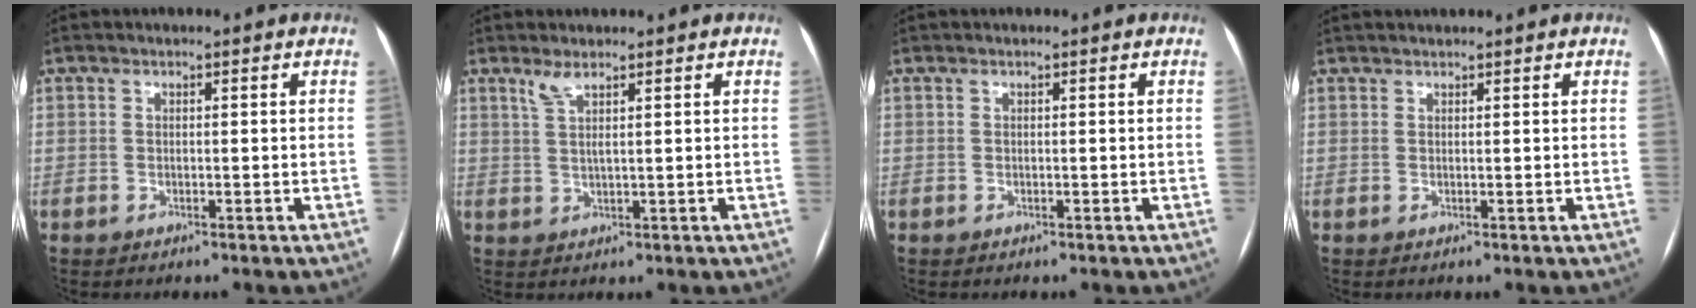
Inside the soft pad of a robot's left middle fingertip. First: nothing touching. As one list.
[{"total": 2.5, "force": [1.7, 0.0, 1.8], "torque": [-0.047, 0.000, 0.038]}, {"total": 0.0}, {"total": 1.3, "force": [1.2, 0.1, 0.3], "torque": [-0.005, 0.019, 0.024]}]